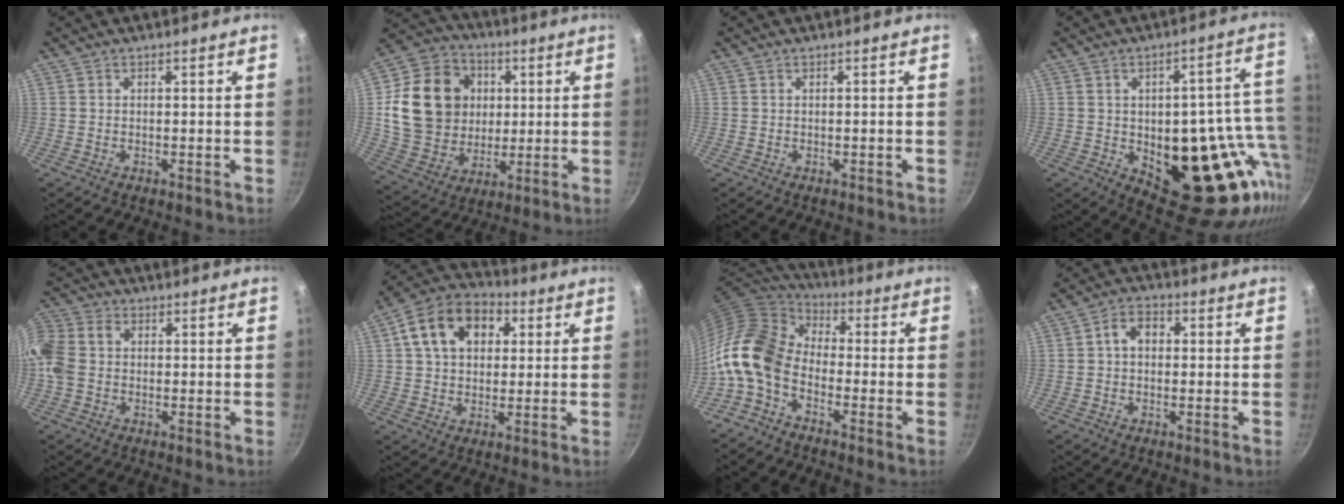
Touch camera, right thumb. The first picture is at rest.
{"total": 20.7, "force": [3.2, 17.1, 11.2], "torque": [-0.181, 0.005, 0.066]}
{"total": 0.0}
{"total": 24.4, "force": [-3.2, 12.6, 20.7], "torque": [-0.206, -0.012, -0.020]}
{"total": 11.5, "force": [-0.3, 9.2, 6.9], "torque": [-0.157, 0.030, -0.023]}
{"total": 14.4, "force": [4.2, 10.4, 9.1], "torque": [-0.132, 0.021, 0.053]}
{"total": 15.2, "force": [-3.6, 9.9, 10.9], "torque": [-0.193, 0.044, -0.098]}
{"total": 5.2, "force": [0.6, 3.8, 3.4], "torque": [-0.037, 0.013, 0.000]}